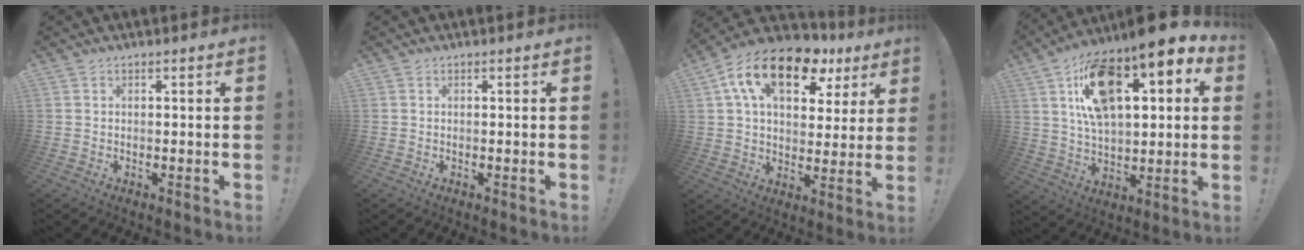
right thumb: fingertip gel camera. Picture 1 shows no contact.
{"total": 0.0}
{"total": 18.1, "force": [9.0, 9.7, 12.3], "torque": [-0.201, -0.038, 0.157]}
{"total": 19.6, "force": [9.2, 9.3, 14.6], "torque": [-0.261, -0.047, 0.153]}